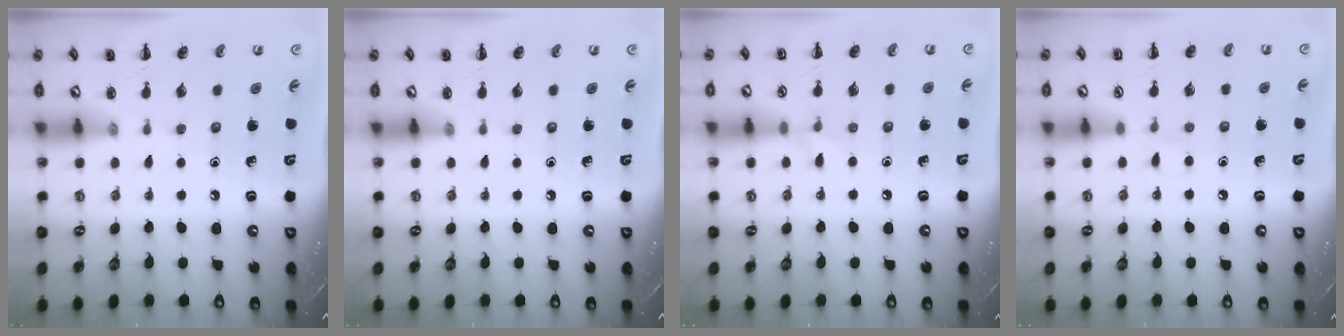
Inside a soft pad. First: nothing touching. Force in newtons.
{"total": 0.0}
{"total": 4.8, "press": 4.4, "slide": 1.8}
{"total": 4.0, "press": 3.8, "slide": 1.4}